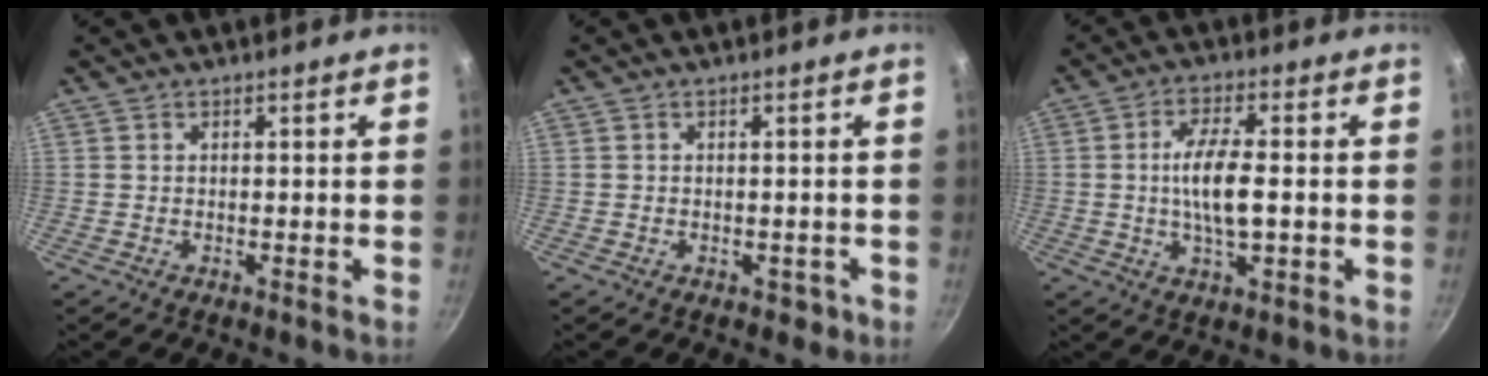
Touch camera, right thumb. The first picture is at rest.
{"total": 1.9, "force": [-0.8, 1.6, 0.8], "torque": [0.001, 0.007, -0.001]}
{"total": 9.0, "force": [-0.4, 3.0, 8.5], "torque": [-0.160, 0.008, -0.013]}